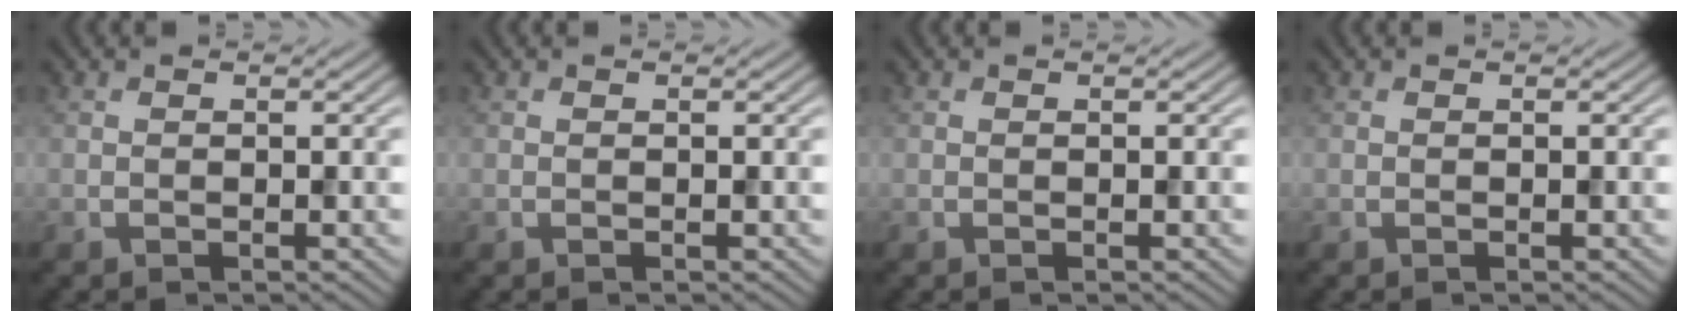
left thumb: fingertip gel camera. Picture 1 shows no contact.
{"total": 0.0}
{"total": 0.0}
{"total": 0.0}